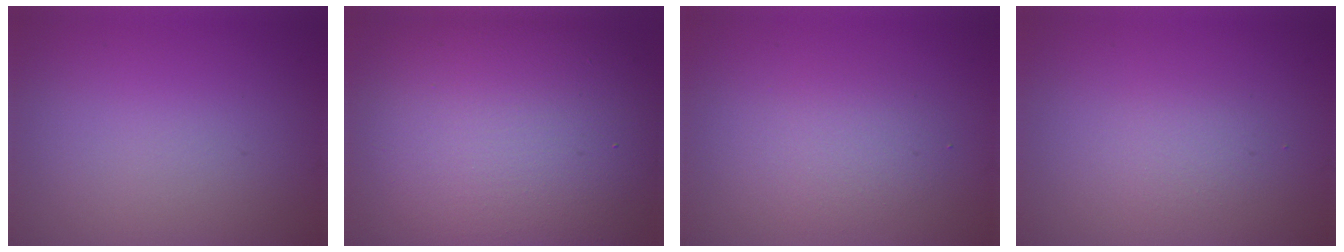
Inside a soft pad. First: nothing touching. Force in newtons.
{"total": 16.5, "press": 16.5, "slide": 0.9}
{"total": 2.2, "press": 2.2, "slide": 0.2}
{"total": 1.4, "press": 1.4, "slide": 0.1}